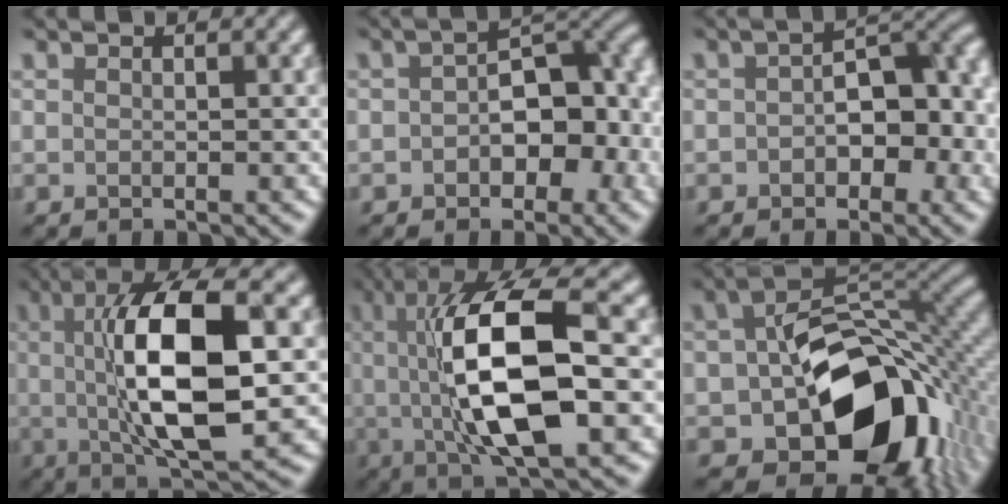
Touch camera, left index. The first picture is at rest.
{"total": 7.8, "force": [-0.9, 4.8, 6.1], "torque": [-0.067, 0.002, -0.018]}
{"total": 6.6, "force": [-0.6, 4.0, 5.3], "torque": [-0.058, 0.005, -0.015]}
{"total": 11.4, "force": [0.7, 3.6, 10.8], "torque": [-0.178, 0.001, 0.012]}
{"total": 12.5, "force": [0.5, 4.0, 11.9], "torque": [-0.202, 0.002, 0.007]}
{"total": 14.9, "force": [-3.9, 9.5, 10.7], "torque": [-0.135, -0.021, -0.058]}